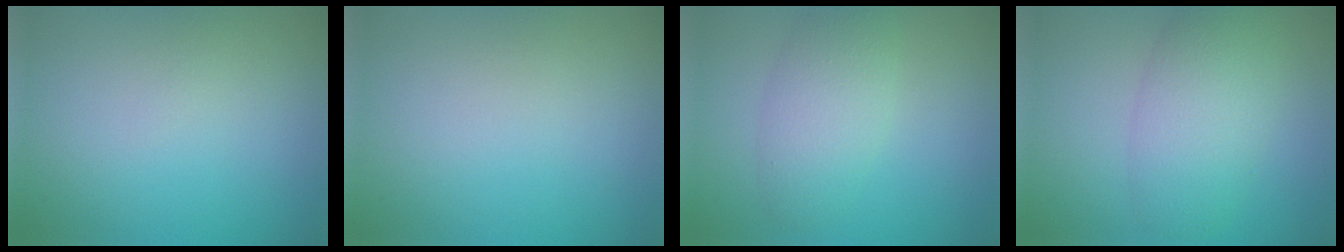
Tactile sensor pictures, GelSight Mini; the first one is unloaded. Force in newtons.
{"total": 0.0}
{"total": 3.7, "press": 3.7, "slide": 0.2}
{"total": 5.2, "press": 5.2, "slide": 0.1}